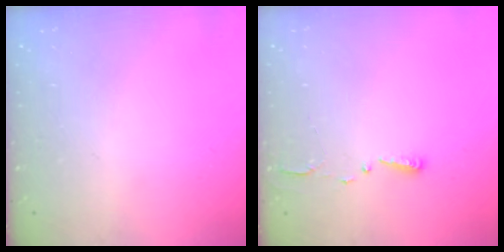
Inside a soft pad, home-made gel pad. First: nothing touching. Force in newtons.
{"total": 2.7, "press": 2.7, "slide": 0.4}